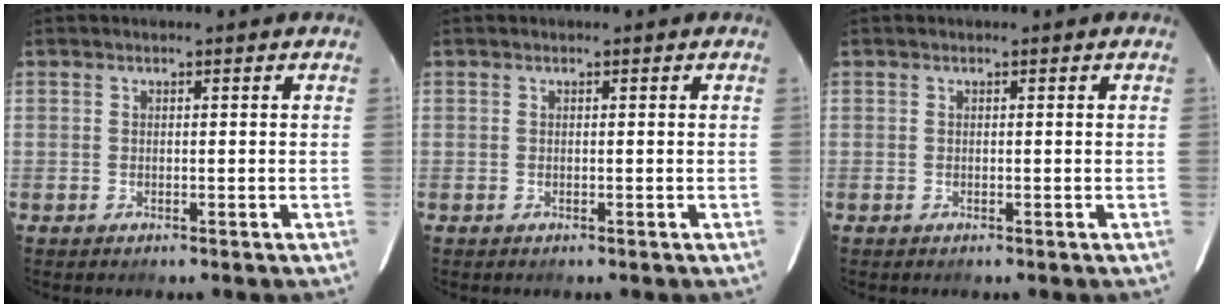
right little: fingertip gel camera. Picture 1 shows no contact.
{"total": 0.0}
{"total": 0.0}